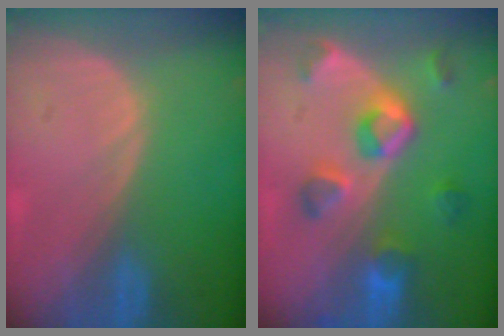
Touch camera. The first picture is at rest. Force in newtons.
{"total": 7.4, "press": 7.4, "slide": 0.4}